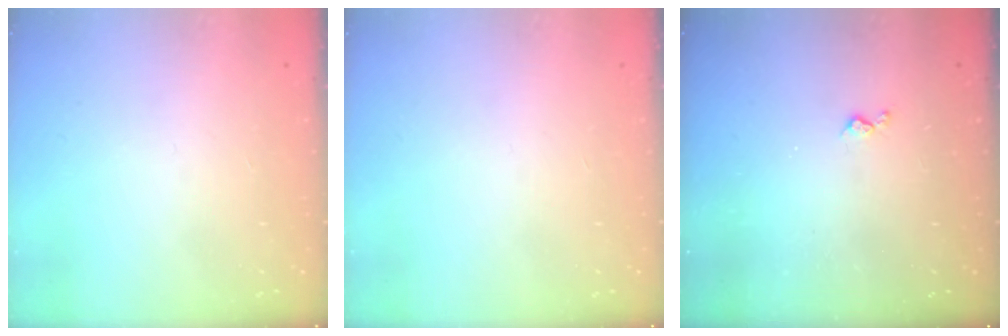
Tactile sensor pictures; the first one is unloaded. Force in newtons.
{"total": 0.0}
{"total": 3.3, "press": 3.2, "slide": 0.6}